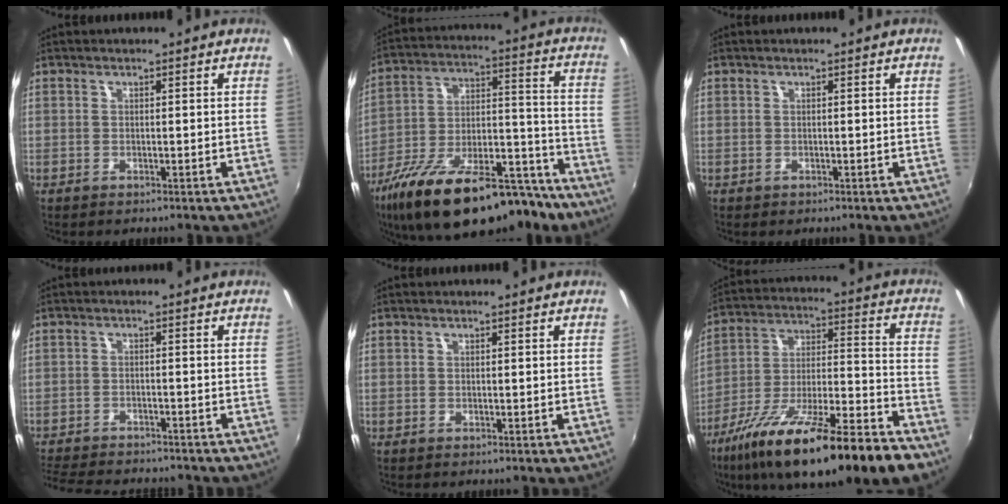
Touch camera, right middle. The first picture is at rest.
{"total": 28.4, "force": [-20.1, 10.9, 16.9], "torque": [-0.283, -0.008, -0.296]}
{"total": 0.0}
{"total": 12.2, "force": [-10.9, 3.2, 4.6], "torque": [-0.115, -0.018, -0.170]}
{"total": 0.0}
{"total": 24.6, "force": [-16.7, 3.8, 17.7], "torque": [-0.293, -0.039, -0.276]}